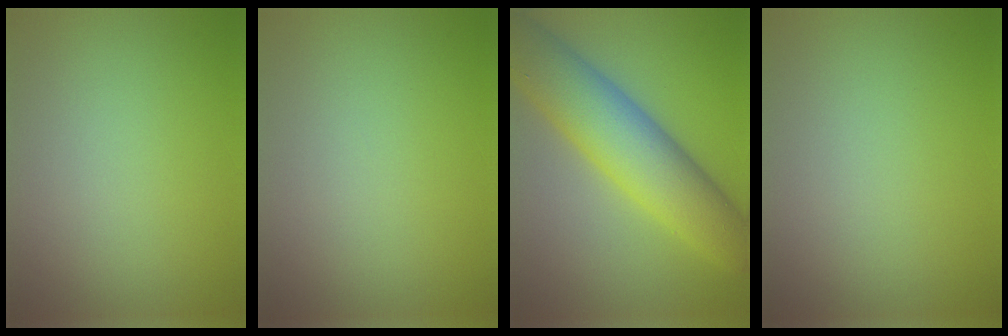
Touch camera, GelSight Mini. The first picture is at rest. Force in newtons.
{"total": 0.0}
{"total": 9.2, "press": 9.2, "slide": 0.3}
{"total": 0.0}